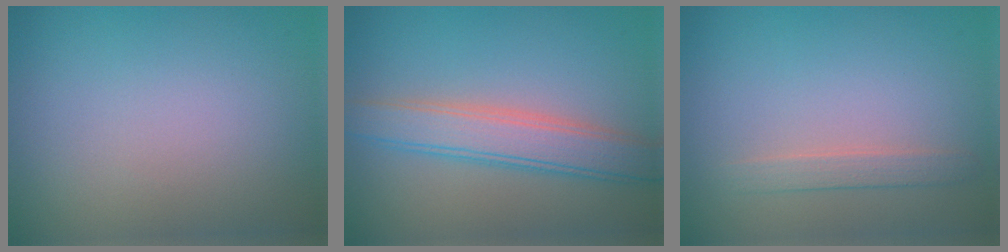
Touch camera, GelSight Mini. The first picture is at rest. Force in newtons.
{"total": 4.7, "press": 4.7, "slide": 0.2}
{"total": 1.5, "press": 1.5, "slide": 0.1}